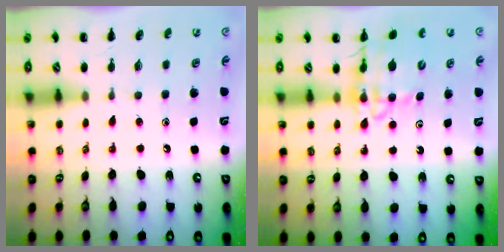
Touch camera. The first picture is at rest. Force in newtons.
{"total": 12.0, "press": 11.4, "slide": 3.6}